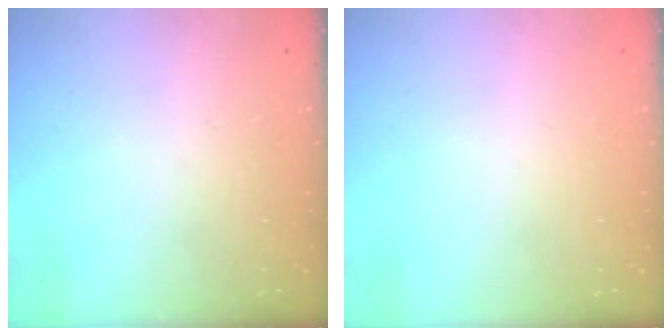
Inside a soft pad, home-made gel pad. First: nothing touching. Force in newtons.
{"total": 0.0}